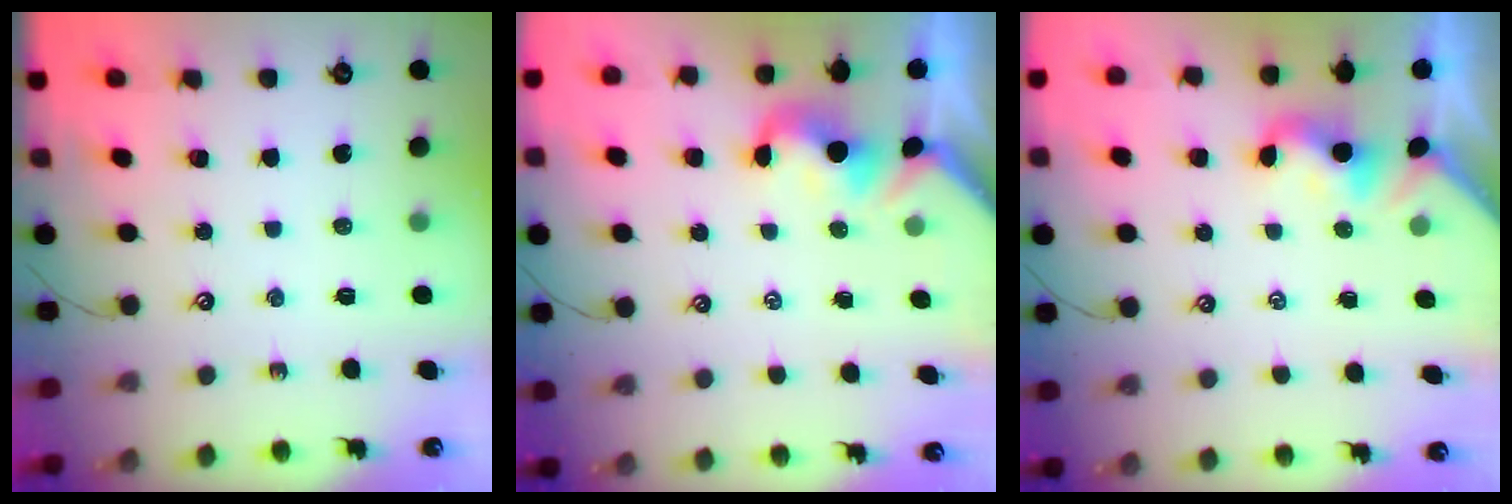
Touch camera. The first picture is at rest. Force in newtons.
{"total": 1.1, "press": 1.1, "slide": 0.2}
{"total": 2.1, "press": 2.1, "slide": 0.5}